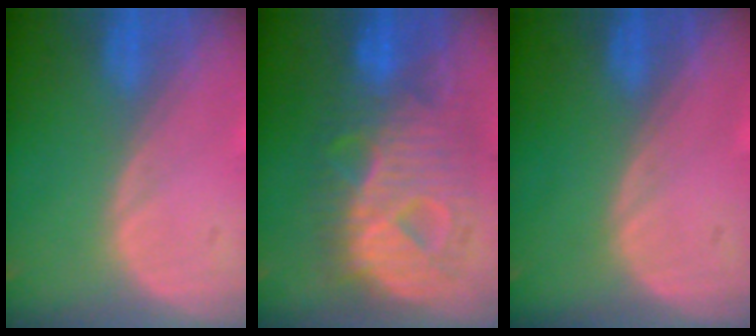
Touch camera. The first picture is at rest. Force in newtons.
{"total": 11.2, "press": 11.2, "slide": 1.0}
{"total": 0.0}